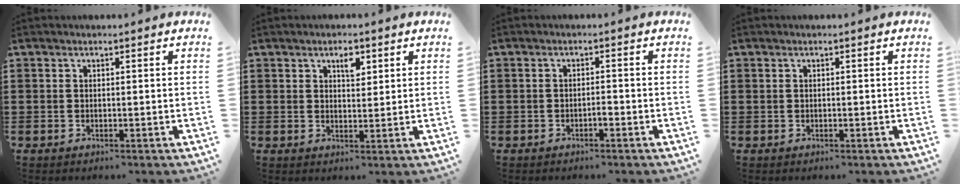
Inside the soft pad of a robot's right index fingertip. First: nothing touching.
{"total": 3.0, "force": [1.6, 1.4, 2.1], "torque": [-0.030, -0.001, 0.023]}
{"total": 1.3, "force": [-0.8, 0.3, 1.0], "torque": [-0.021, -0.002, -0.014]}
{"total": 0.0}